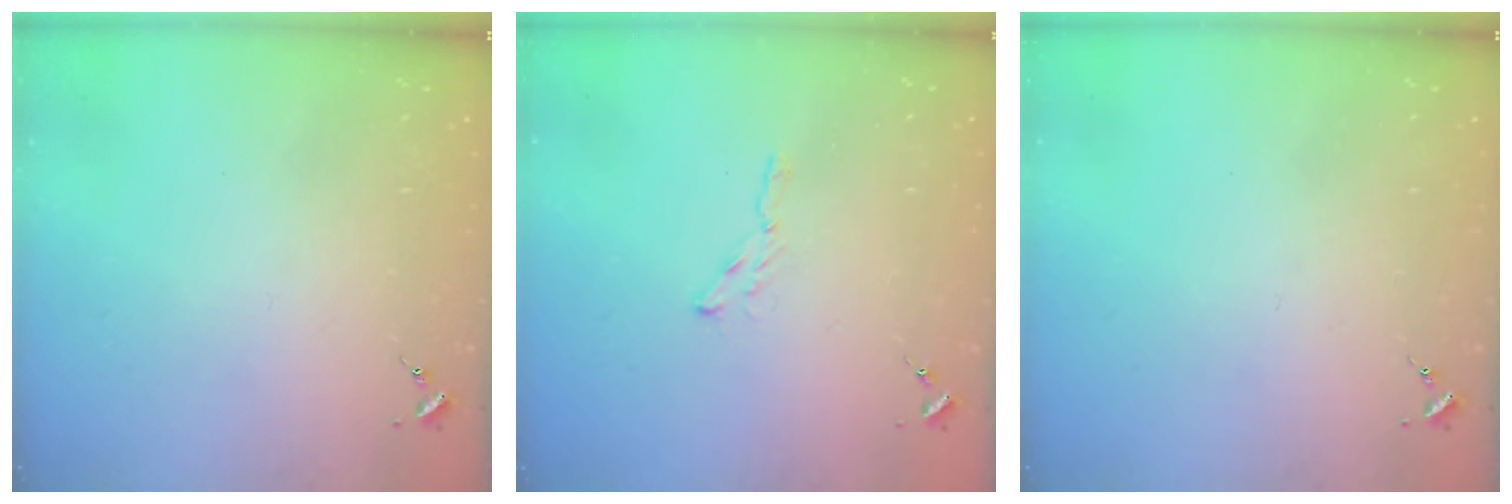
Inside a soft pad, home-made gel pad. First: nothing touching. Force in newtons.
{"total": 2.4, "press": 2.4, "slide": 0.2}
{"total": 0.0}